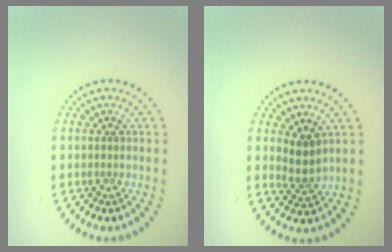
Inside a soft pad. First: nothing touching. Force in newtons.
{"total": 2.2, "press": 1.8, "slide": 1.3}